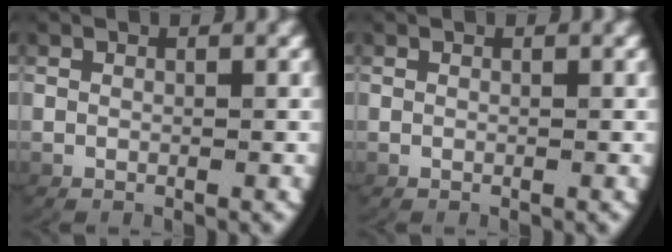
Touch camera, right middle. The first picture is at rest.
{"total": 0.0}